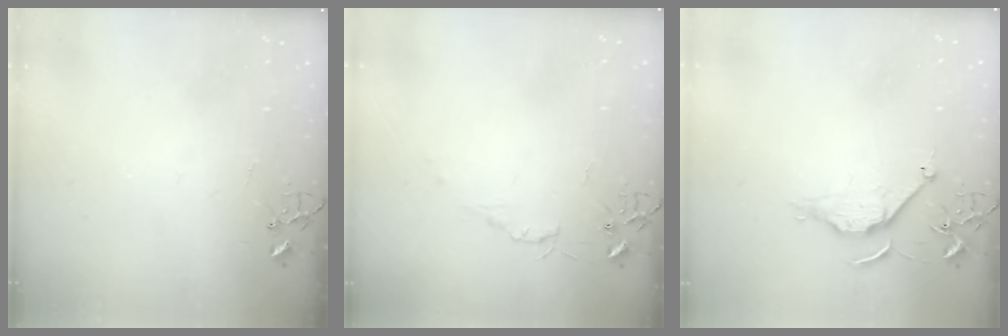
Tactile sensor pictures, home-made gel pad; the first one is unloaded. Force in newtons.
{"total": 4.1, "press": 4.1, "slide": 0.6}
{"total": 8.2, "press": 8.1, "slide": 0.3}